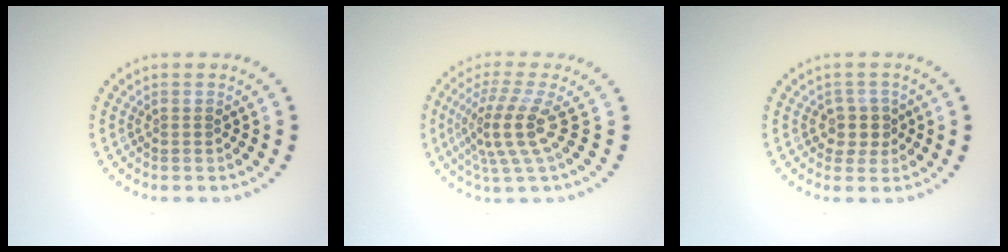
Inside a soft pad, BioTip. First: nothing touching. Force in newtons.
{"total": 4.3, "press": 2.9, "slide": 3.1}
{"total": 2.2, "press": 1.9, "slide": 1.2}